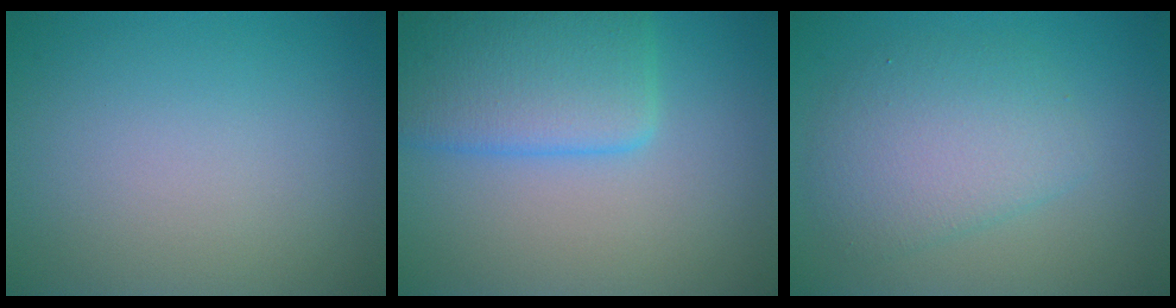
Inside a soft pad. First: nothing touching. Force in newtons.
{"total": 6.1, "press": 6.1, "slide": 0.3}
{"total": 4.5, "press": 4.5, "slide": 0.1}